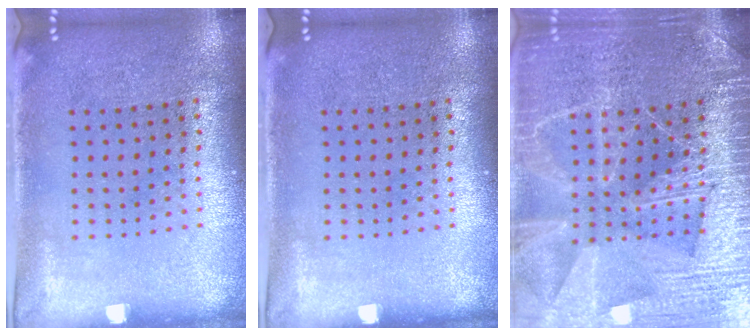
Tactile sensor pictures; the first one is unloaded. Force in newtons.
{"total": 0.0}
{"total": 6.6, "press": 6.5, "slide": 0.9}